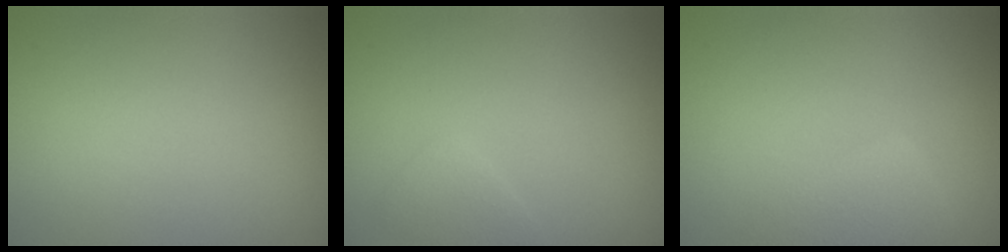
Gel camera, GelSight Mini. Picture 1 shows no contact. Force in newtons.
{"total": 1.2, "press": 1.2, "slide": 0.1}
{"total": 2.9, "press": 2.9, "slide": 0.2}